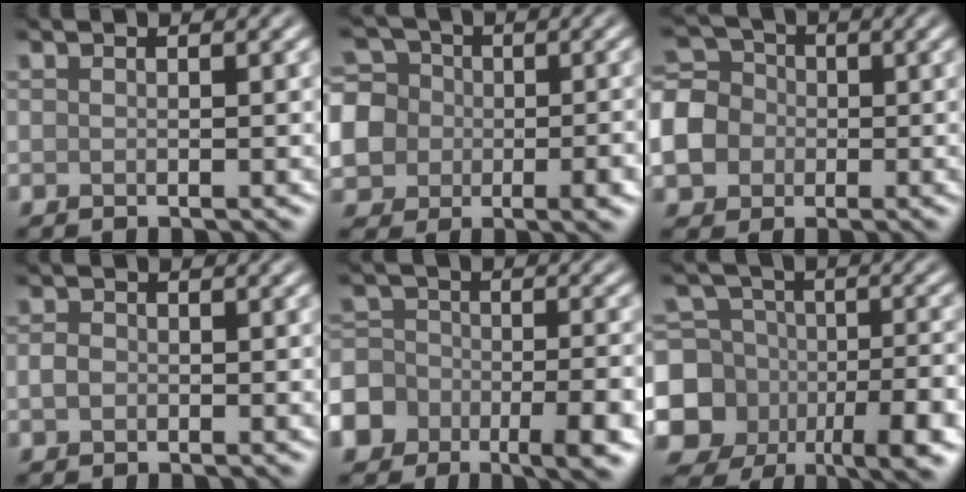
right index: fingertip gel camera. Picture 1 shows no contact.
{"total": 10.9, "force": [-2.5, 9.3, 5.1], "torque": [-0.094, 0.000, -0.073]}
{"total": 8.3, "force": [-2.2, 7.2, 3.5], "torque": [-0.087, -0.004, -0.065]}
{"total": 1.2, "force": [-0.3, 0.9, 0.7], "torque": [-0.014, -0.001, -0.009]}
{"total": 10.7, "force": [-6.6, 6.9, 5.0], "torque": [-0.066, -0.012, -0.112]}
{"total": 12.6, "force": [-4.3, 10.3, 5.7], "torque": [-0.108, -0.017, -0.087]}